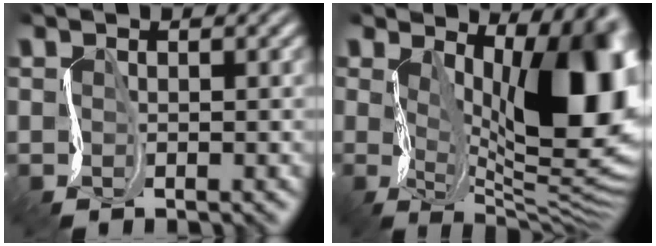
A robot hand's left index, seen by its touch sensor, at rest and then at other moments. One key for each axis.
{"total": 12.9, "fx": 2.0, "fy": 4.7, "fz": 11.8, "tx": -0.134, "ty": -0.009, "tz": 0.027}